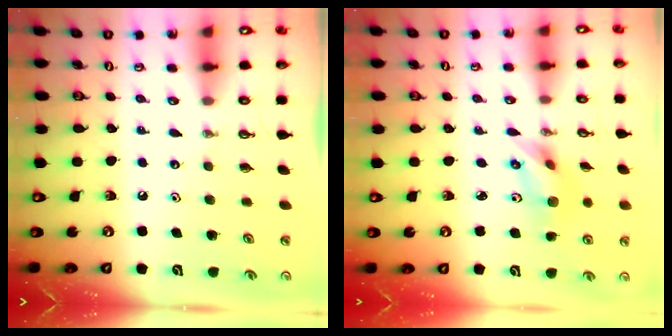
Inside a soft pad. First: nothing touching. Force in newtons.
{"total": 6.6, "press": 5.9, "slide": 2.9}